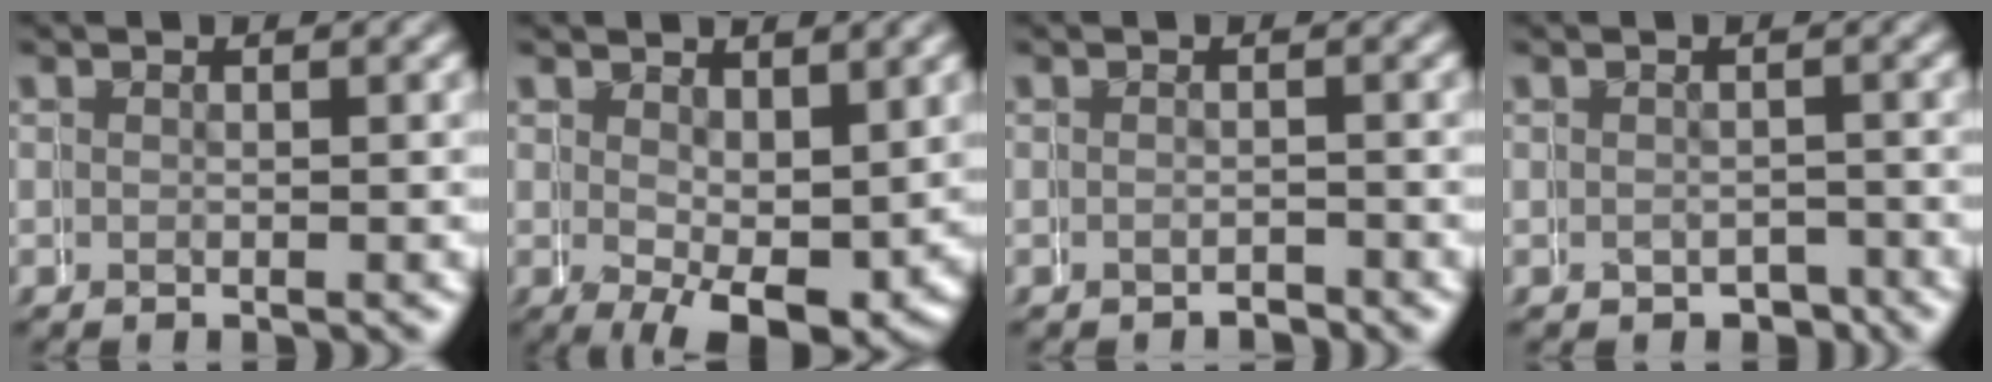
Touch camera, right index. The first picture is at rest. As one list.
[{"total": 5.2, "force": [-0.3, 2.4, 4.6], "torque": [-0.071, -0.024, 0.008]}, {"total": 1.4, "force": [-1.1, 0.2, -0.9], "torque": [0.017, 0.000, -0.020]}, {"total": 1.8, "force": [-1.2, 1.2, -0.6], "torque": [0.011, 0.001, -0.024]}]